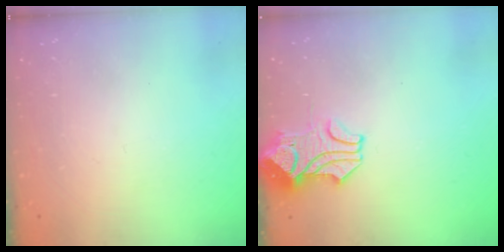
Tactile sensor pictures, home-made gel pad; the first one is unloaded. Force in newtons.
{"total": 1.0, "press": 0.7, "slide": 0.7}